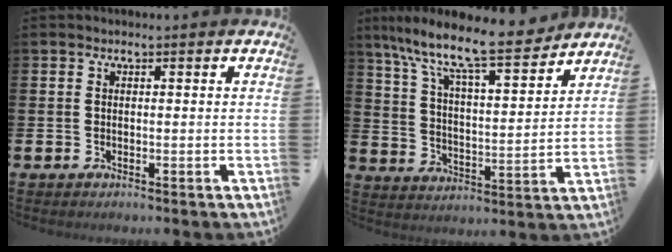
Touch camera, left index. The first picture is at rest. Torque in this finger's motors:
{"motor_torque": [0.58, -0.60, 1.05, 0.21]}